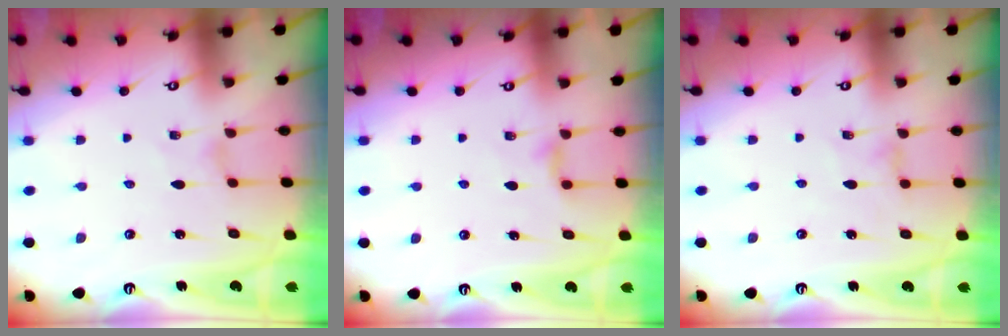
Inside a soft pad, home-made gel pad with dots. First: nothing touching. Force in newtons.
{"total": 4.9, "press": 4.9, "slide": 0.7}
{"total": 0.8, "press": 0.8, "slide": 0.3}